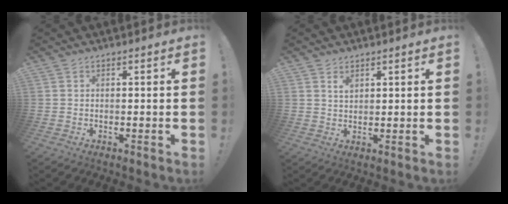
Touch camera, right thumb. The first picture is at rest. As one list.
[{"total": 2.3, "force": [1.5, 1.3, 1.2], "torque": [-0.006, -0.010, 0.023]}]